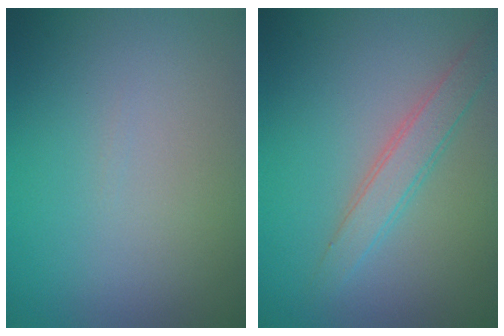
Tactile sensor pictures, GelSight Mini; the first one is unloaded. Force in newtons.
{"total": 2.6, "press": 2.6, "slide": 0.1}